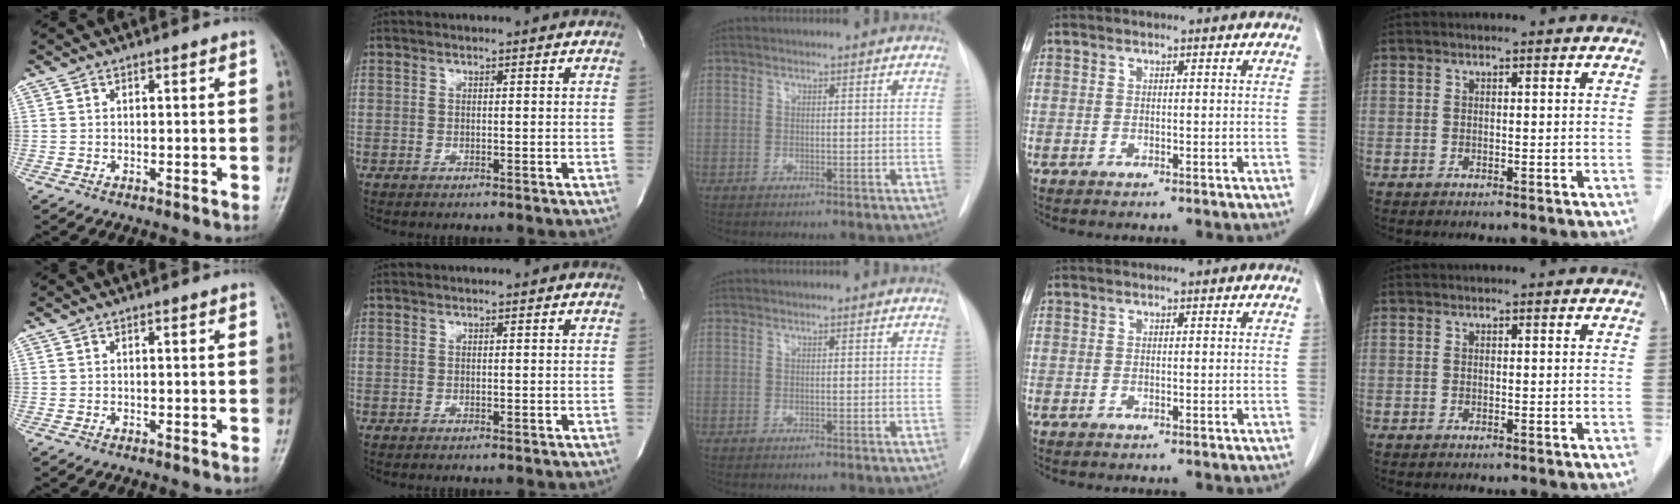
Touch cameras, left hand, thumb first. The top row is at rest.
{}